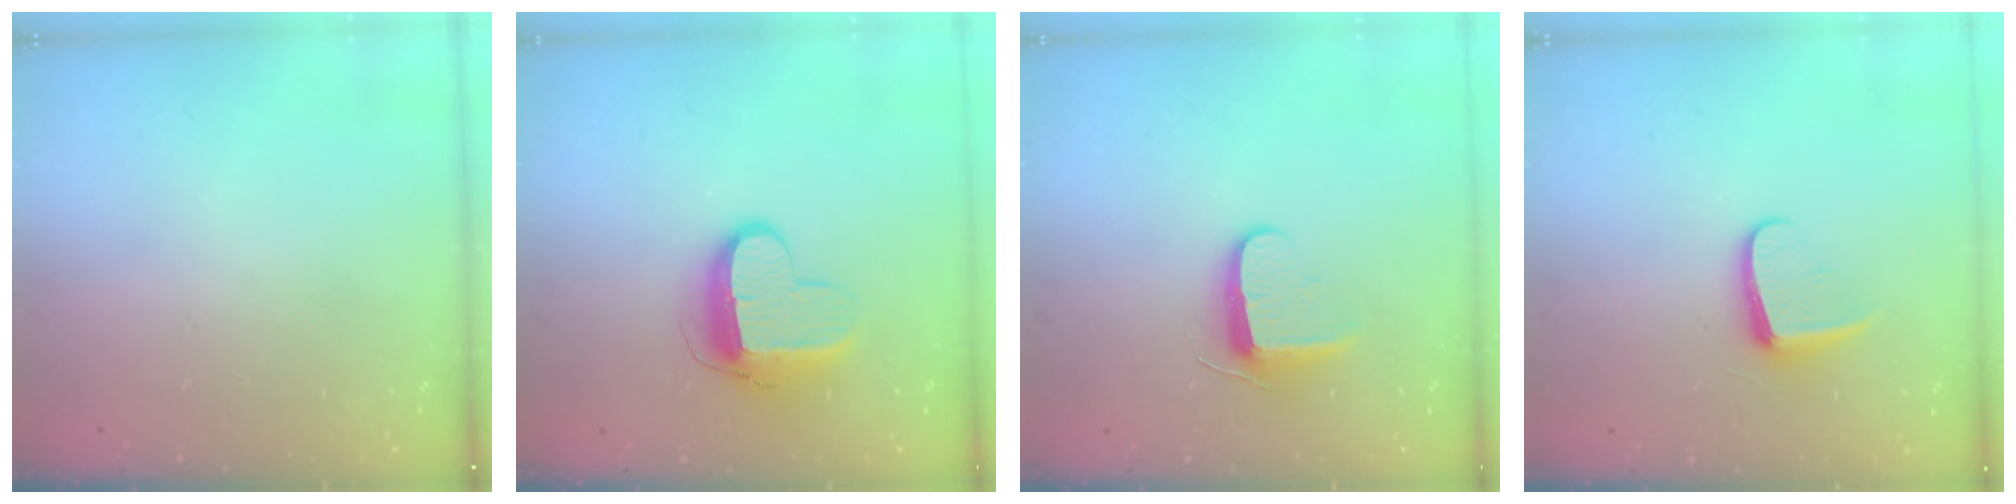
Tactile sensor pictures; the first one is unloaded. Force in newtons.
{"total": 11.1, "press": 11.1, "slide": 0.8}
{"total": 9.1, "press": 9.0, "slide": 1.0}
{"total": 8.9, "press": 8.8, "slide": 0.8}